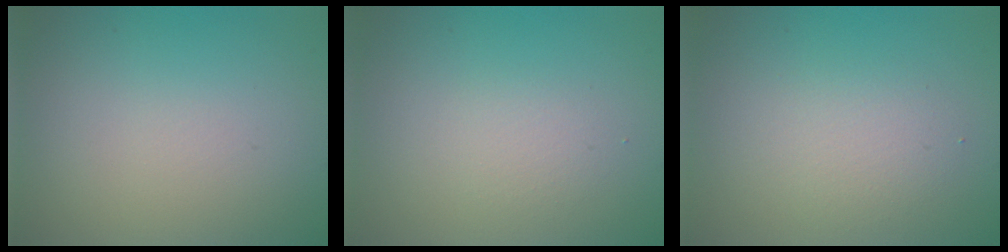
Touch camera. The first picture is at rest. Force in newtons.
{"total": 1.2, "press": 1.2, "slide": 0.0}
{"total": 2.2, "press": 2.2, "slide": 0.1}